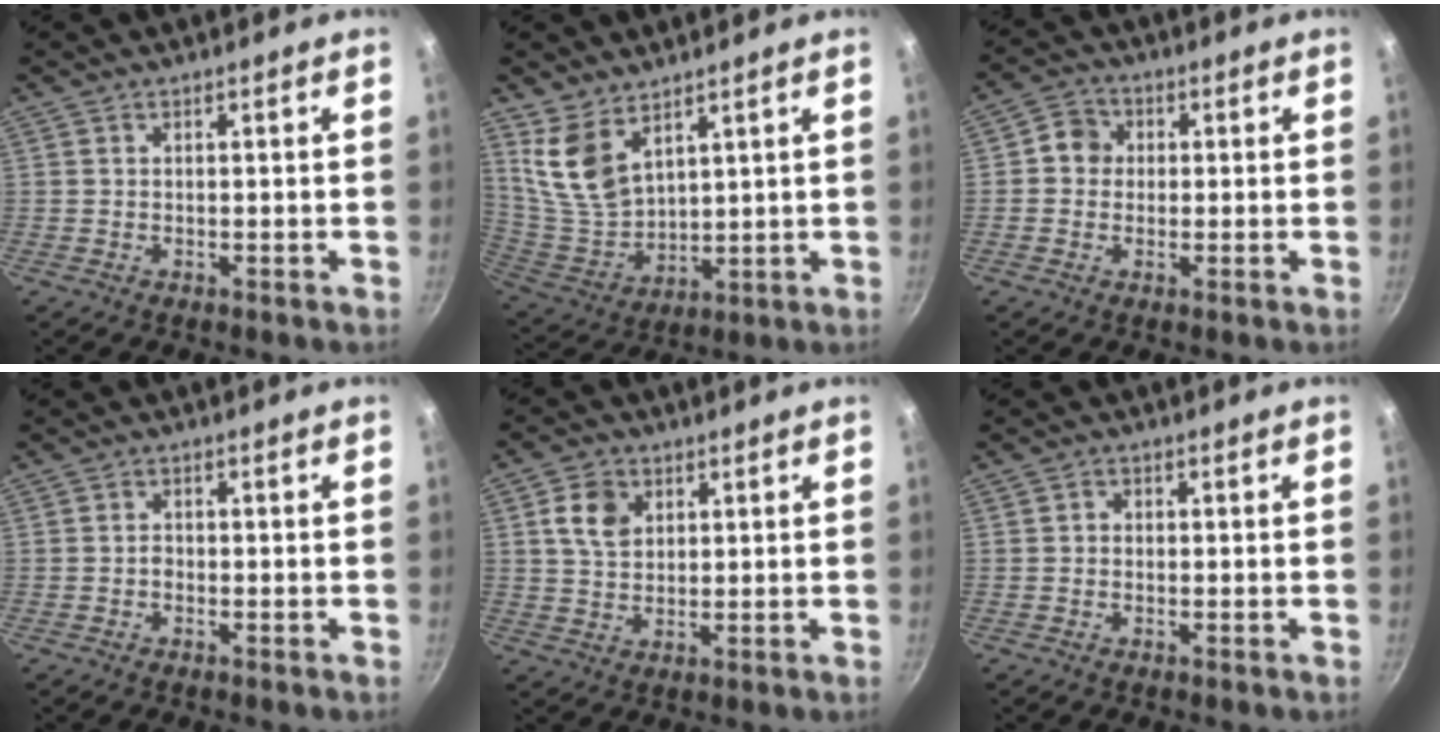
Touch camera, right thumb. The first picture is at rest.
{"total": 10.2, "force": [6.3, 5.4, 6.0], "torque": [-0.103, -0.054, 0.143]}
{"total": 4.7, "force": [0.4, 4.4, 1.7], "torque": [-0.001, 0.008, -0.007]}
{"total": 0.9, "force": [-0.4, 0.7, 0.4], "torque": [-0.005, 0.005, -0.009]}
{"total": 6.3, "force": [2.2, 4.6, 3.6], "torque": [-0.049, -0.001, 0.041]}
{"total": 1.2, "force": [-0.1, 1.1, 0.5], "torque": [-0.005, 0.005, -0.004]}